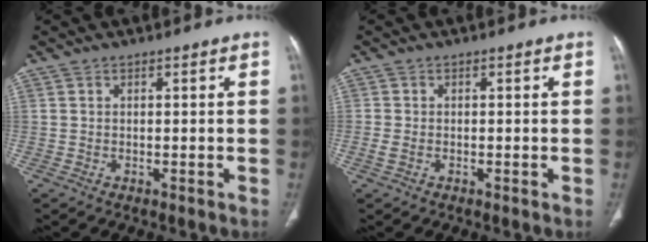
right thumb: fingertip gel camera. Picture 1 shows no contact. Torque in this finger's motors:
{"motor_torque": [-0.41, -0.30, 0.05, 0.24, 0.00]}